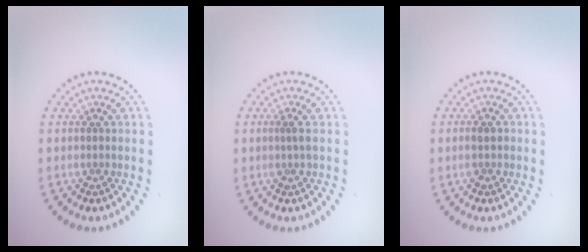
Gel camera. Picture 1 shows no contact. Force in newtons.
{"total": 1.0, "press": 0.8, "slide": 0.6}
{"total": 1.4, "press": 1.4, "slide": 0.3}